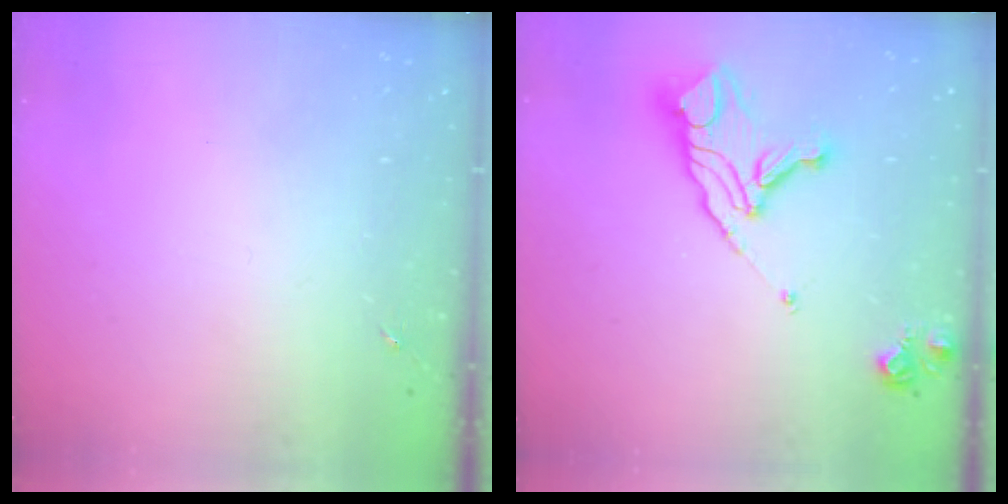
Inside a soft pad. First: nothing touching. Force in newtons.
{"total": 14.9, "press": 14.8, "slide": 1.5}